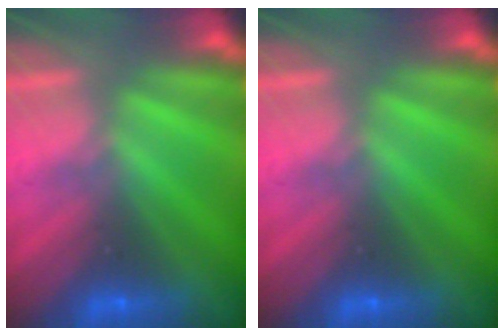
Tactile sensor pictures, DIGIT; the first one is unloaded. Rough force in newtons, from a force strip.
{"total": 0.0}